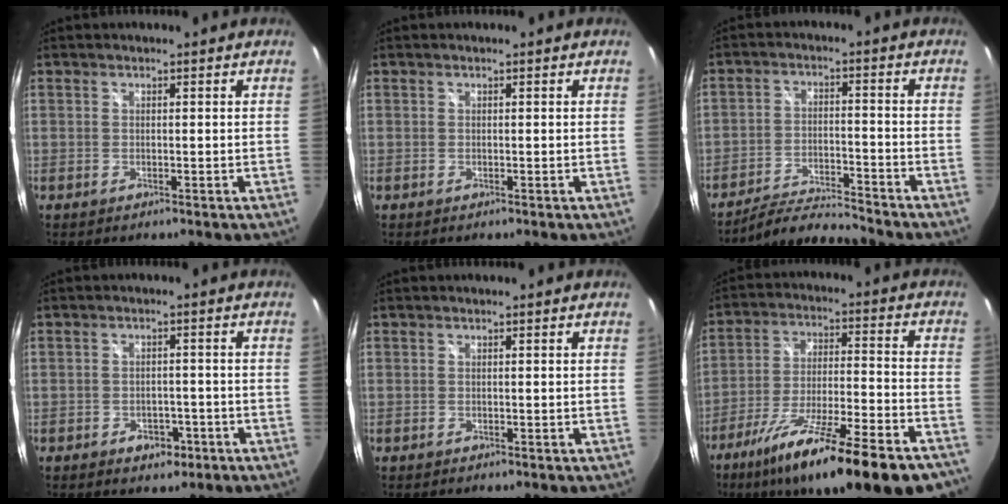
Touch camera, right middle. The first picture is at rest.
{"total": 0.0}
{"total": 7.2, "force": [-7.1, -0.1, 1.4], "torque": [-0.046, 0.004, -0.125]}
{"total": 4.0, "force": [-2.1, 2.9, 1.9], "torque": [-0.037, 0.003, -0.019]}
{"total": 0.0}
{"total": 25.6, "force": [-18.6, 4.4, 17.0], "torque": [-0.288, -0.066, -0.277]}